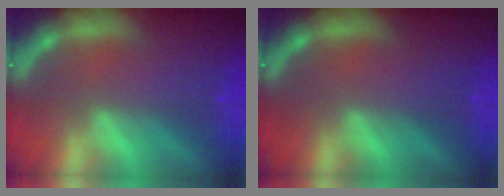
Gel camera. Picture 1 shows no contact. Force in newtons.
{"total": 0.0}